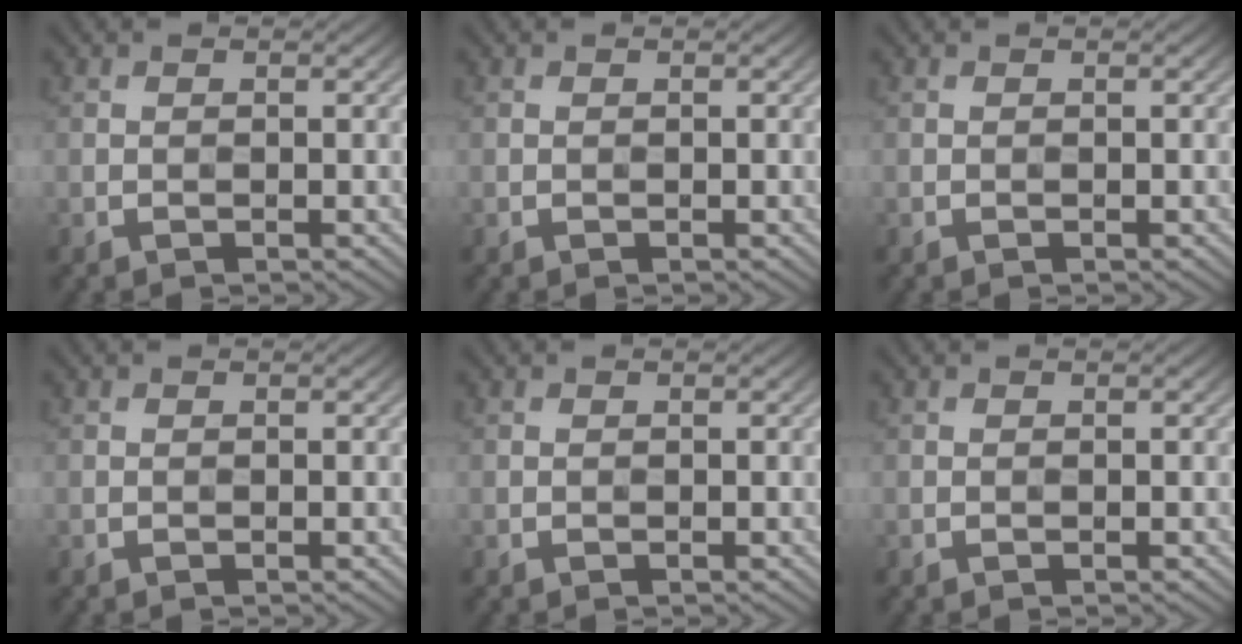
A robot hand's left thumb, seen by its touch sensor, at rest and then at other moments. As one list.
[{"total": 0.0}, {"total": 0.0}, {"total": 0.0}, {"total": 0.0}, {"total": 0.0}]